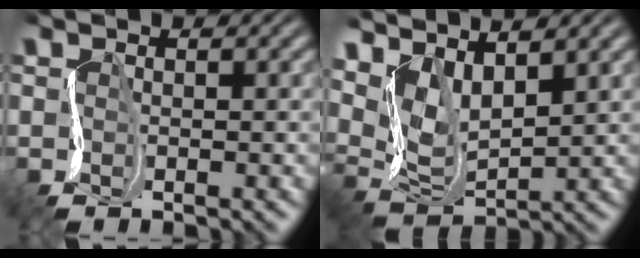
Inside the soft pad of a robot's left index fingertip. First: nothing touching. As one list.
[{"total": 4.9, "force": [3.6, 2.1, 2.7], "torque": [-0.066, 0.001, 0.076]}]